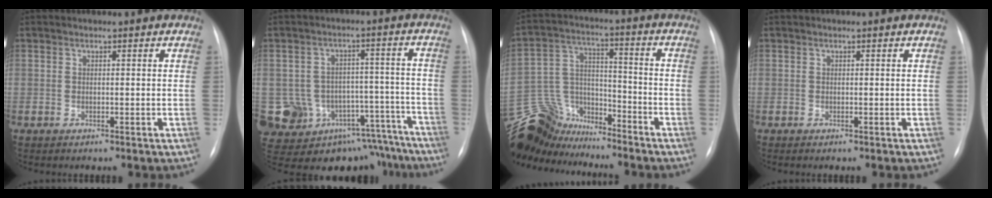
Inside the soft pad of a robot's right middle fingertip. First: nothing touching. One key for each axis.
{"total": 17.7, "fx": -12.7, "fy": 11.0, "fz": 5.4, "tx": -0.070, "ty": 0.063, "tz": -0.149}
{"total": 14.1, "fx": -13.0, "fy": 5.0, "fz": 2.1, "tx": -0.057, "ty": 0.043, "tz": -0.236}
{"total": 0.0}